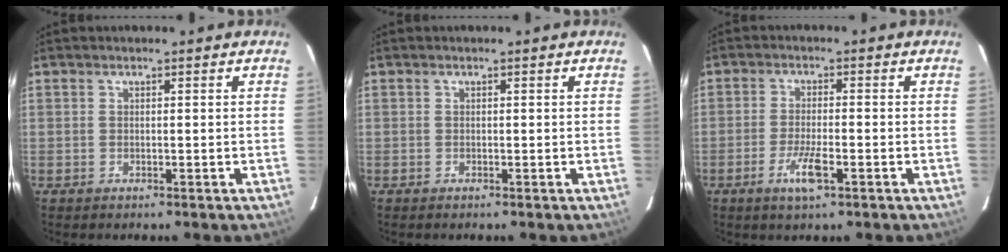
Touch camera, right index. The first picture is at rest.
{"total": 0.0}
{"total": 4.7, "force": [-2.2, 0.6, 4.1], "torque": [-0.081, -0.006, -0.040]}